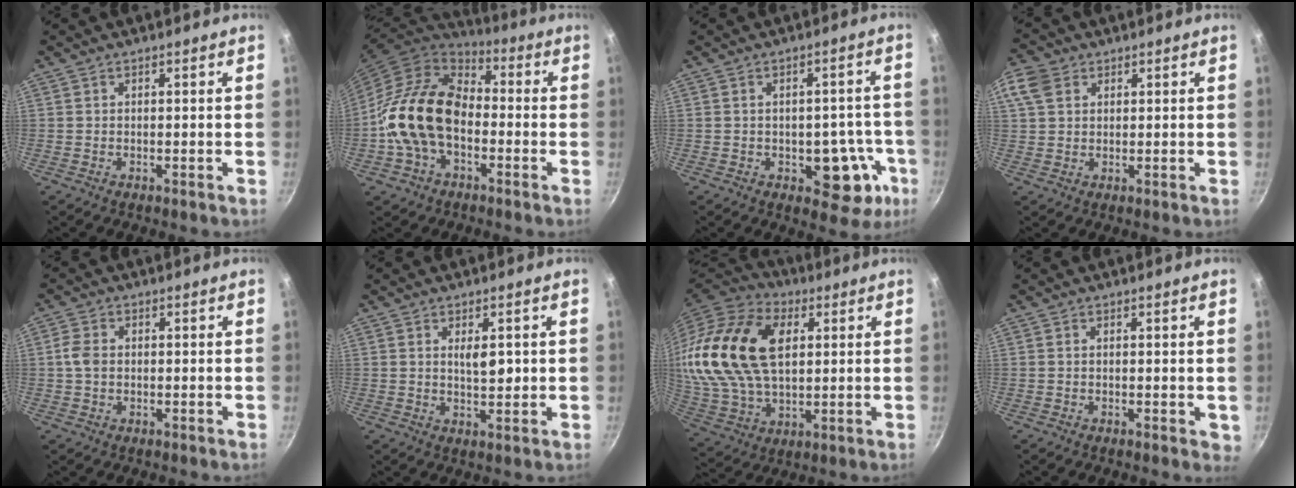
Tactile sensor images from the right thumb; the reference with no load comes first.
{"total": 16.8, "force": [-2.7, 11.8, 11.6], "torque": [-0.185, 0.041, -0.062]}
{"total": 10.6, "force": [-3.4, 6.5, 7.6], "torque": [-0.039, 0.021, -0.036]}
{"total": 6.2, "force": [2.6, 4.6, 3.3], "torque": [-0.058, 0.001, 0.044]}
{"total": 3.0, "force": [-0.1, 2.2, 2.1], "torque": [-0.043, 0.007, -0.007]}
{"total": 3.7, "force": [0.9, 1.6, 3.2], "torque": [-0.040, -0.010, 0.015]}
{"total": 25.1, "force": [6.6, 15.9, 18.2], "torque": [-0.342, -0.006, 0.120]}
{"total": 1.9, "force": [0.2, 0.8, 1.7], "torque": [-0.012, -0.004, 0.001]}